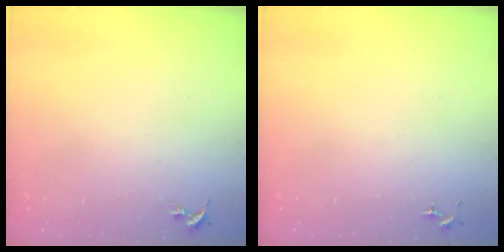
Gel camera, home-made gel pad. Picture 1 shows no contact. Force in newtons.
{"total": 0.0}